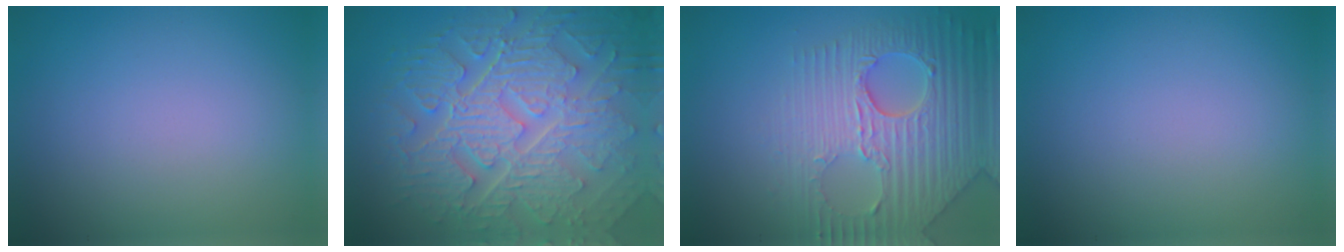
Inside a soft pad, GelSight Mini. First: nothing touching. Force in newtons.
{"total": 10.7, "press": 7.1, "slide": 8.0}
{"total": 6.2, "press": 5.2, "slide": 3.3}
{"total": 0.0}